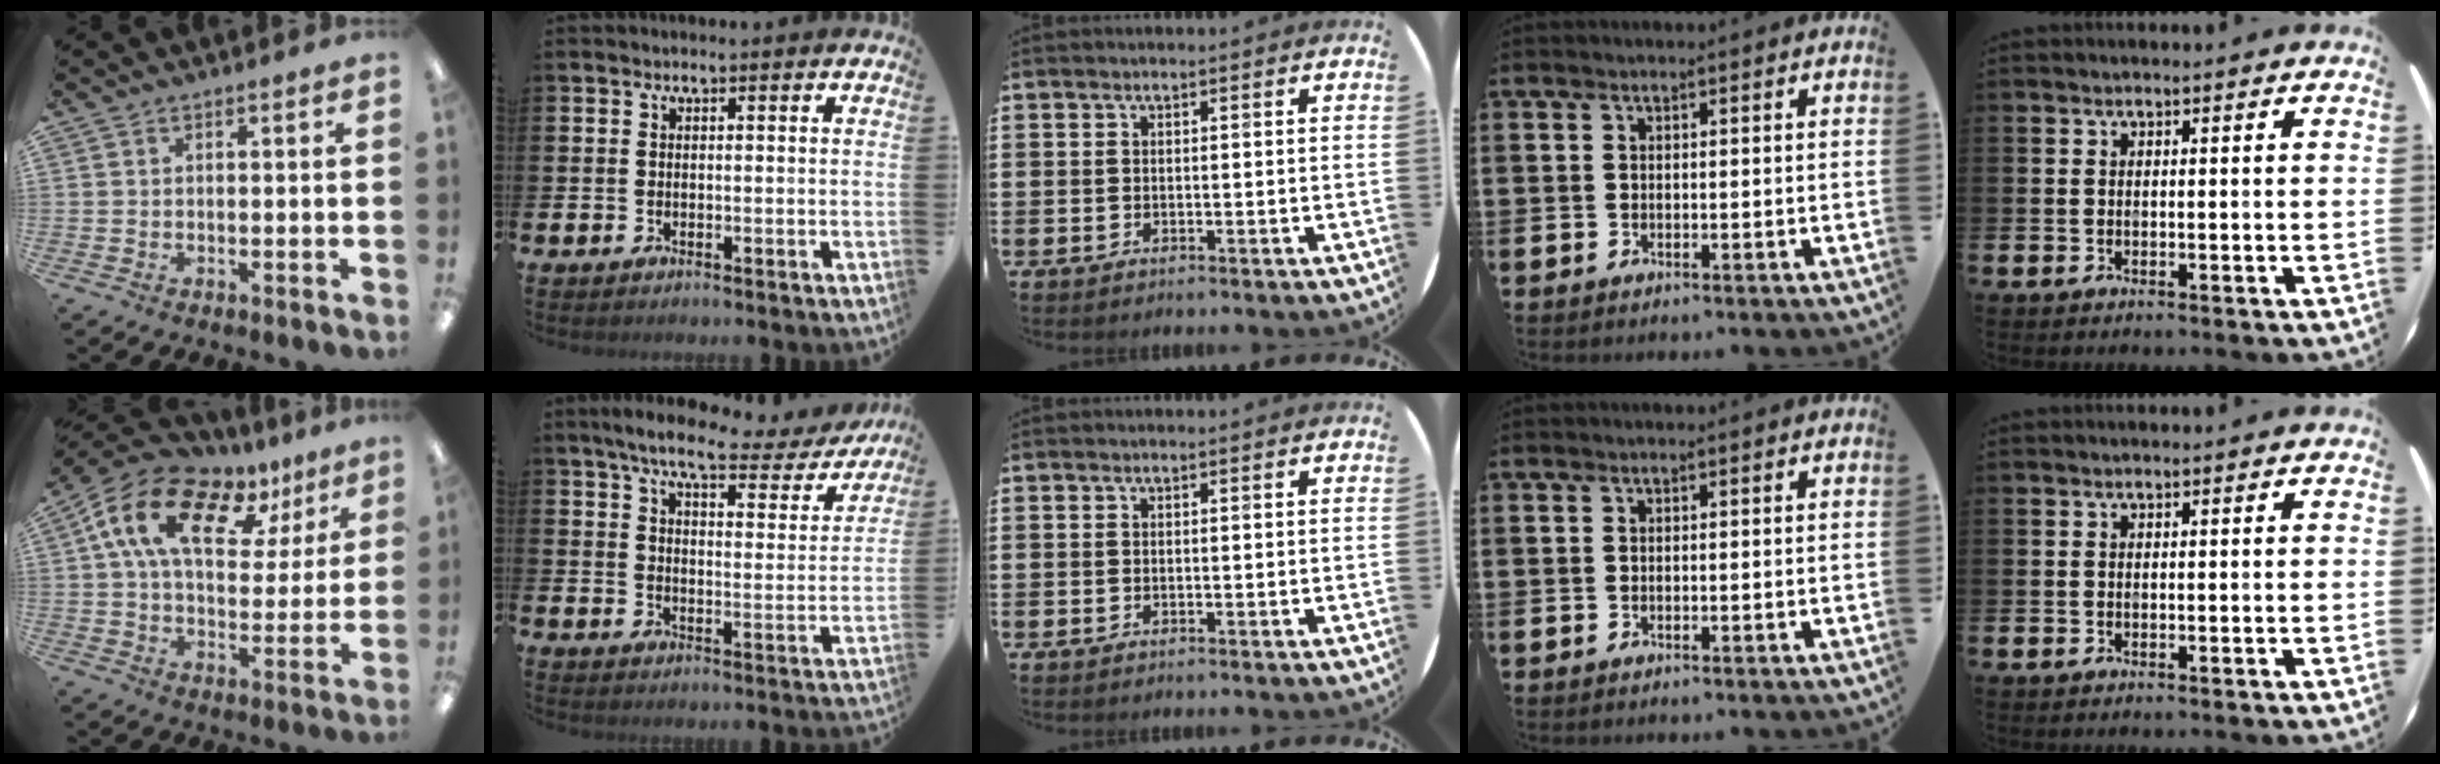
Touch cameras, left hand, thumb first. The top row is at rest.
{"thumb": {"total": 17.6, "force": [8.7, 10.1, 11.5], "torque": [-0.220, -0.023, 0.156]}, "index": {"total": 7.2, "force": [6.1, 1.5, 3.5], "torque": [-0.080, -0.035, 0.097]}}